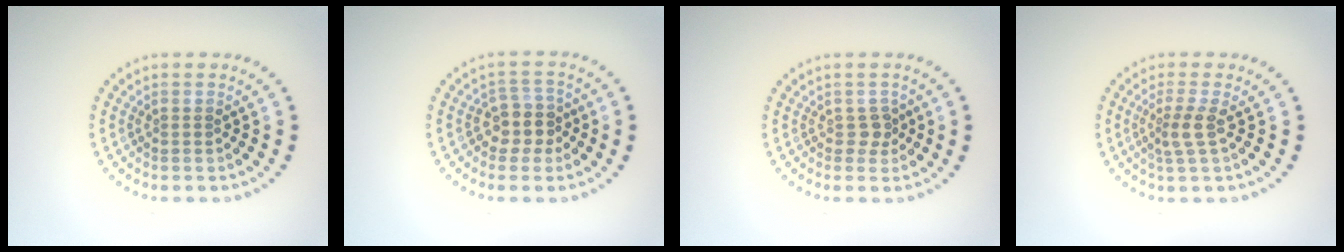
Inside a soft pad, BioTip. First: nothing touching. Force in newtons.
{"total": 2.8, "press": 2.4, "slide": 1.6}
{"total": 1.3, "press": 1.0, "slide": 0.7}
{"total": 2.1, "press": 1.5, "slide": 1.4}